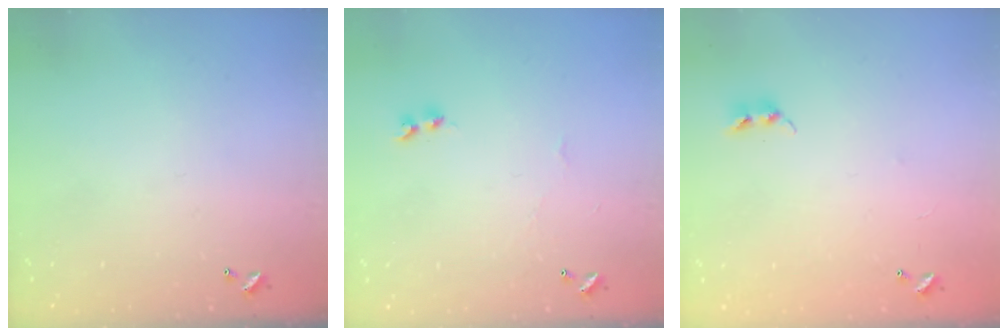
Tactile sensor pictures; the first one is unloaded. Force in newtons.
{"total": 2.1, "press": 2.1, "slide": 0.5}
{"total": 7.8, "press": 7.8, "slide": 0.4}